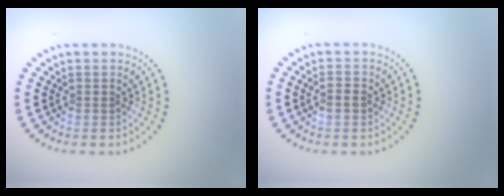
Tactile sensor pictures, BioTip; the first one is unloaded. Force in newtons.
{"total": 0.9, "press": 0.9, "slide": 0.2}